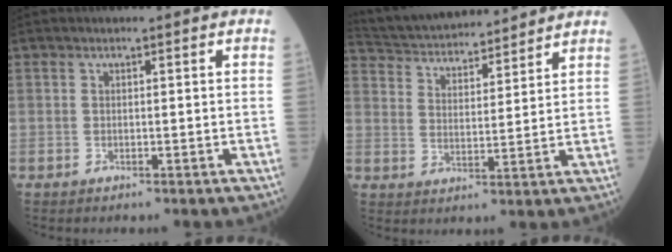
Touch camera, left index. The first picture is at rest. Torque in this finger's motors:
{"motor_torque": [-0.30, -1.26, 0.19, 0.05]}